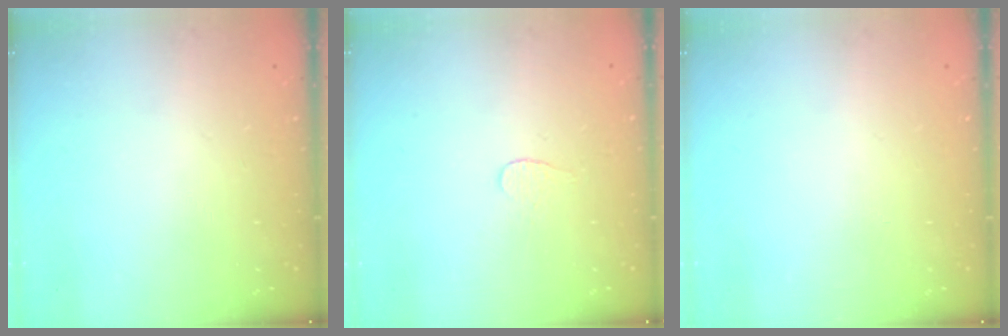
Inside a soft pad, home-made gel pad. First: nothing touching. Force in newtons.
{"total": 2.7, "press": 2.7, "slide": 0.3}
{"total": 0.0}